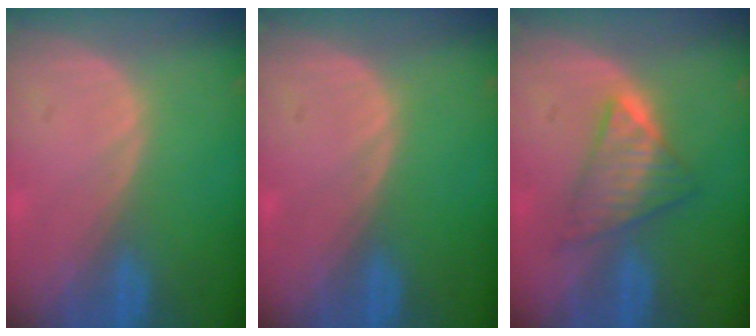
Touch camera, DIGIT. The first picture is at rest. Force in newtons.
{"total": 0.0}
{"total": 5.8, "press": 5.8, "slide": 0.7}